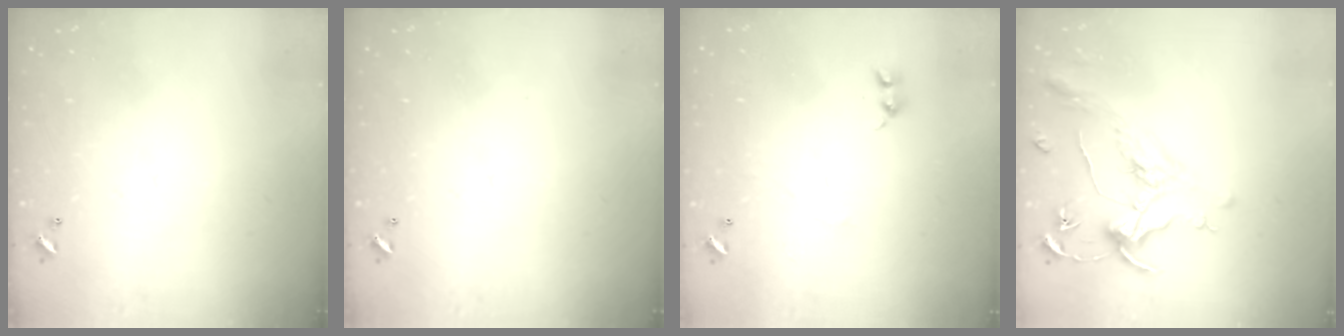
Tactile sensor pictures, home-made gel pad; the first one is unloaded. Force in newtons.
{"total": 0.0}
{"total": 0.0}
{"total": 1.6, "press": 1.4, "slide": 0.7}